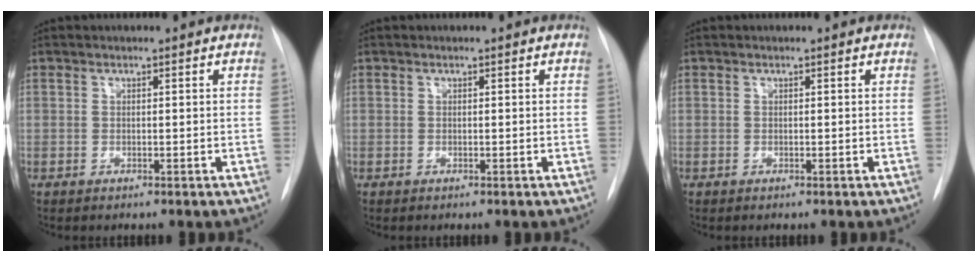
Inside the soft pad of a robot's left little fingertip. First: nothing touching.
{"total": 0.0}
{"total": 0.0}